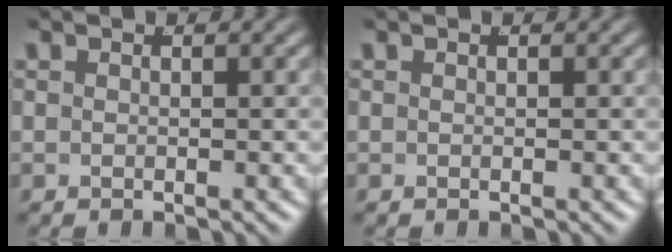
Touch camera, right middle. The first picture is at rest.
{"total": 0.0}